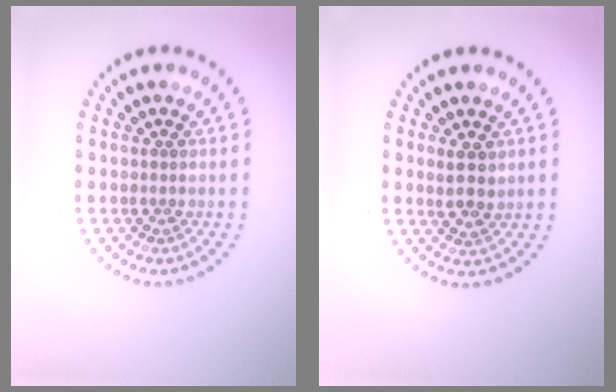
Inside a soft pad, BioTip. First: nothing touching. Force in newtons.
{"total": 2.3, "press": 2.2, "slide": 0.7}